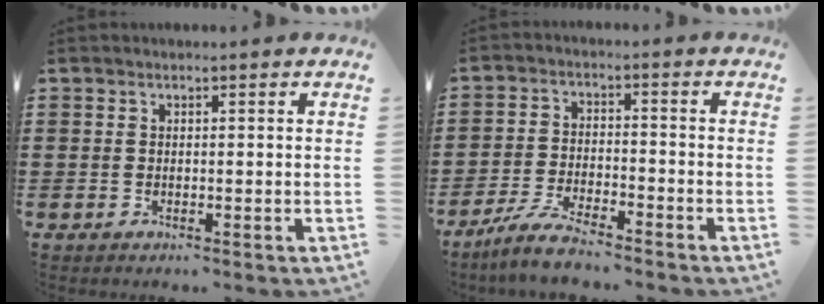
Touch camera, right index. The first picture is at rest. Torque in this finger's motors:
{"motor_torque": [-0.01, 0.59, -0.45, -0.21]}